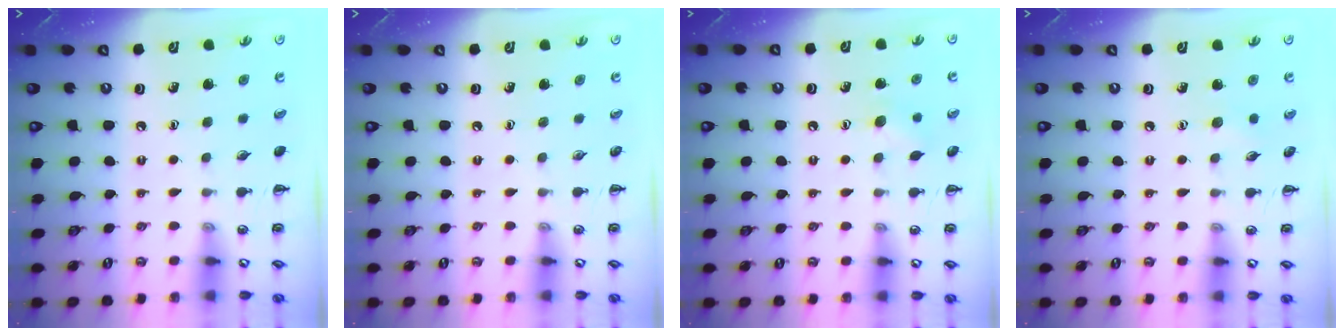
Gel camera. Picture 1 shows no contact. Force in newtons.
{"total": 0.0}
{"total": 7.6, "press": 7.4, "slide": 1.6}
{"total": 3.6, "press": 3.4, "slide": 1.0}